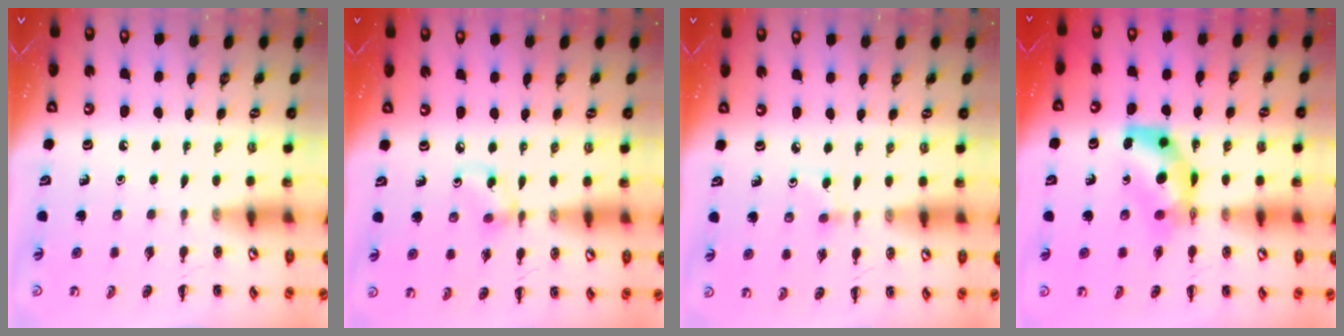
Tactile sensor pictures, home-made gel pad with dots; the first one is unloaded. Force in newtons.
{"total": 5.0, "press": 5.0, "slide": 0.4}
{"total": 2.5, "press": 2.3, "slide": 1.0}
{"total": 7.1, "press": 7.0, "slide": 1.4}